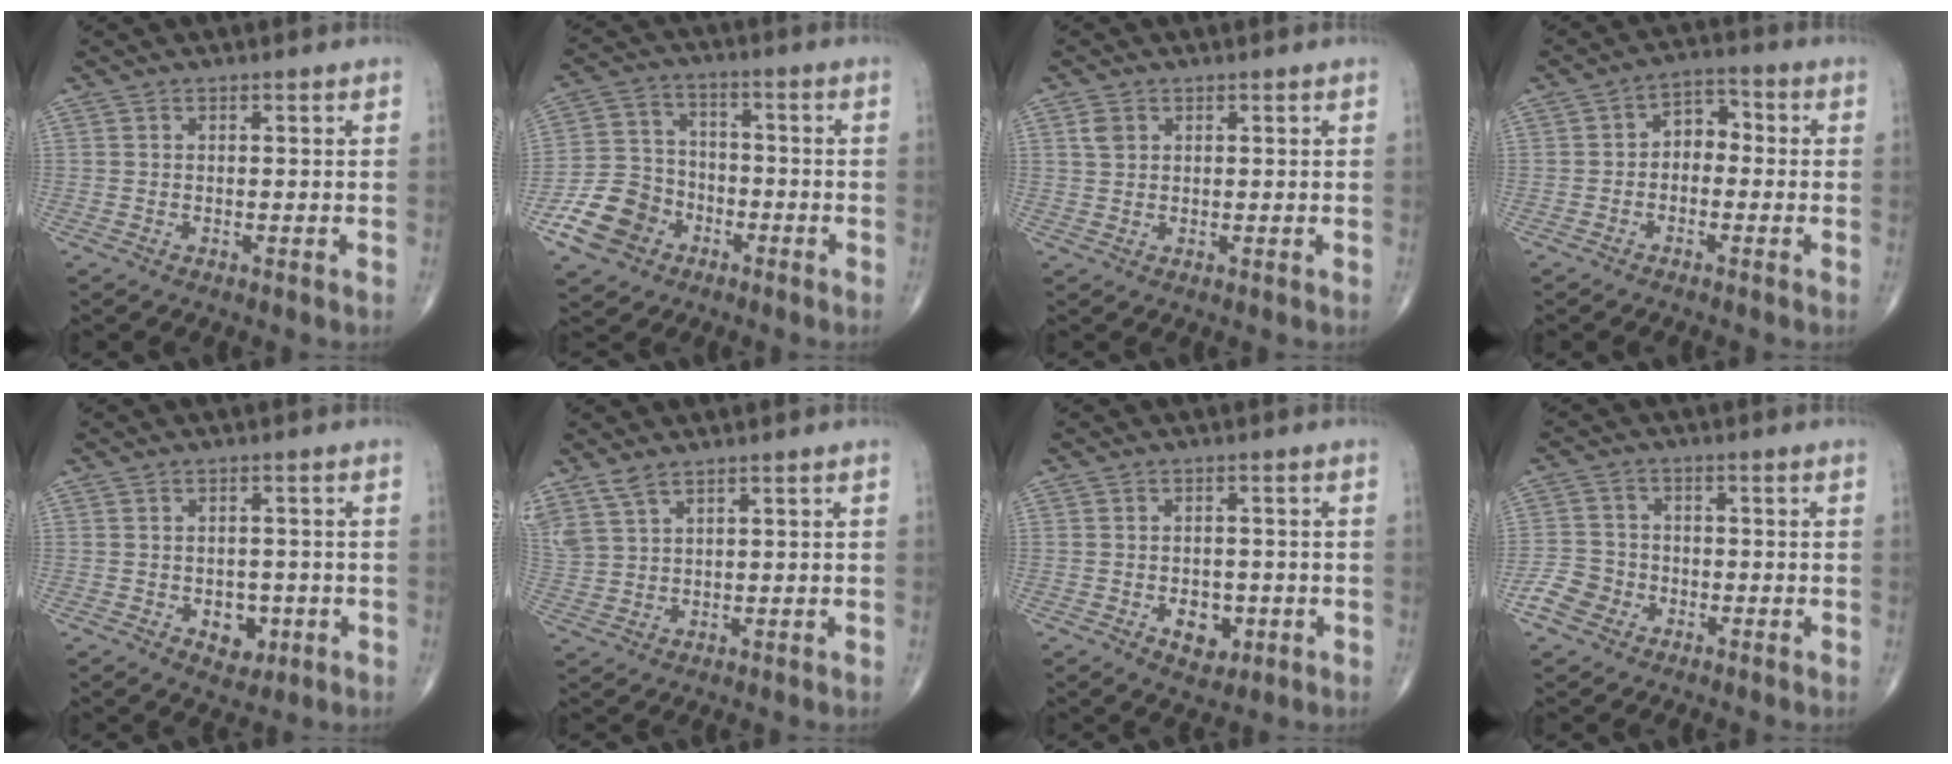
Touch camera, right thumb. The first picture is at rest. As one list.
[{"total": 11.0, "force": [-5.4, 8.7, 4.2], "torque": [-0.059, 0.040, -0.103]}, {"total": 2.3, "force": [1.0, 1.7, 1.2], "torque": [-0.020, 0.000, 0.020]}, {"total": 5.2, "force": [-0.6, 3.8, 3.6], "torque": [-0.032, 0.026, -0.025]}, {"total": 4.9, "force": [-1.5, 3.5, 3.1], "torque": [-0.017, 0.006, -0.014]}, {"total": 4.7, "force": [3.7, 1.5, 2.6], "torque": [-0.063, -0.006, 0.086]}, {"total": 5.2, "force": [-1.7, 3.5, 3.4], "torque": [-0.027, 0.004, -0.018]}, {"total": 5.2, "force": [-2.6, 4.2, 1.4], "torque": [-0.011, 0.018, -0.055]}]